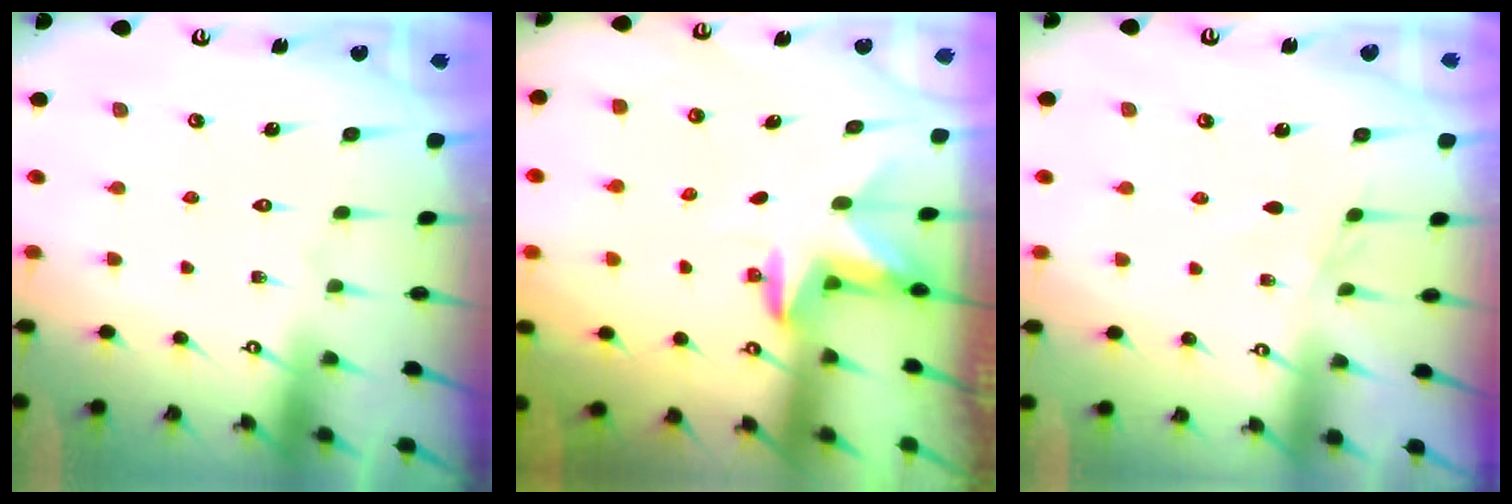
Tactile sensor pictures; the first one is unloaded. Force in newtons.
{"total": 2.9, "press": 2.9, "slide": 0.5}
{"total": 3.6, "press": 3.6, "slide": 0.5}